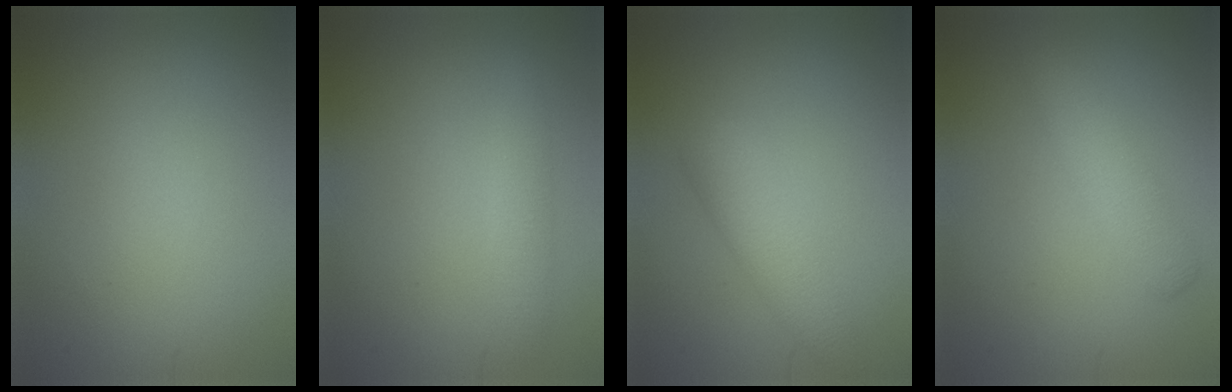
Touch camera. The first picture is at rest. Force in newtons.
{"total": 1.8, "press": 1.8, "slide": 0.2}
{"total": 2.9, "press": 2.9, "slide": 0.1}
{"total": 2.8, "press": 2.8, "slide": 0.1}